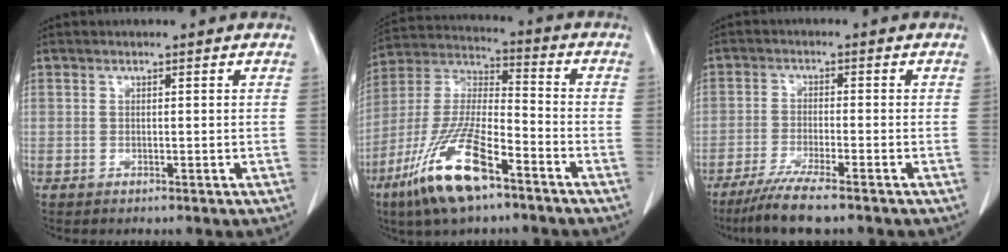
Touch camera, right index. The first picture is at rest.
{"total": 16.3, "force": [-9.5, 3.8, 12.7], "torque": [-0.269, -0.025, -0.177]}
{"total": 7.0, "force": [-5.4, 0.0, 4.4], "torque": [-0.079, -0.020, -0.095]}